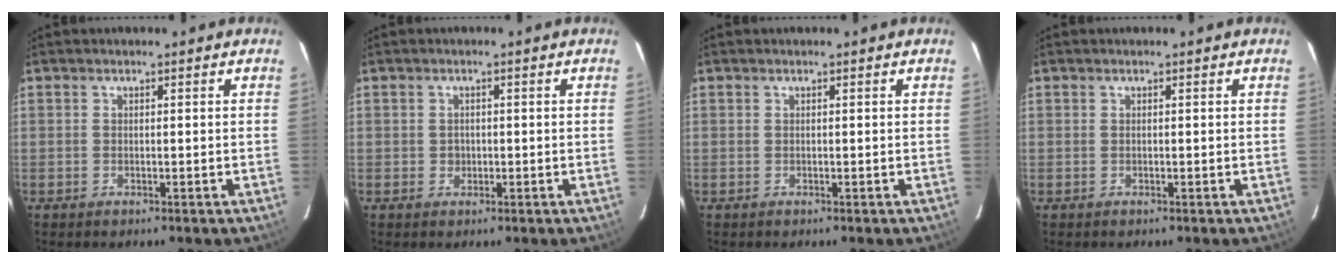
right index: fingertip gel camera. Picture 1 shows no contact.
{"total": 1.6, "force": [-0.3, 1.6, 0.3], "torque": [-0.002, 0.001, -0.002]}
{"total": 0.0}
{"total": 0.0}